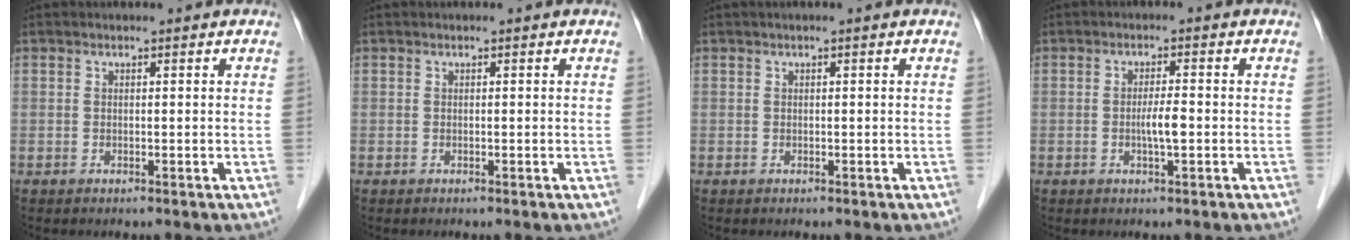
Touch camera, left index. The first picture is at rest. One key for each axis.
{"total": 0.0}
{"total": 0.0}
{"total": 2.8, "fx": -0.7, "fy": 0.2, "fz": 2.7, "tx": -0.050, "ty": -0.002, "tz": -0.013}